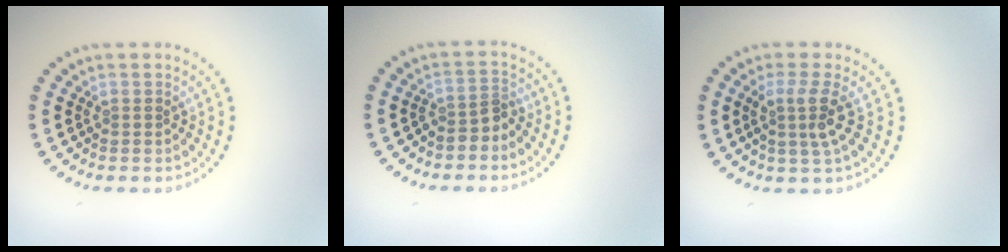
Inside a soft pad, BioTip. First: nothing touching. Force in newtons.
{"total": 2.0, "press": 1.4, "slide": 1.4}
{"total": 2.7, "press": 2.0, "slide": 1.8}